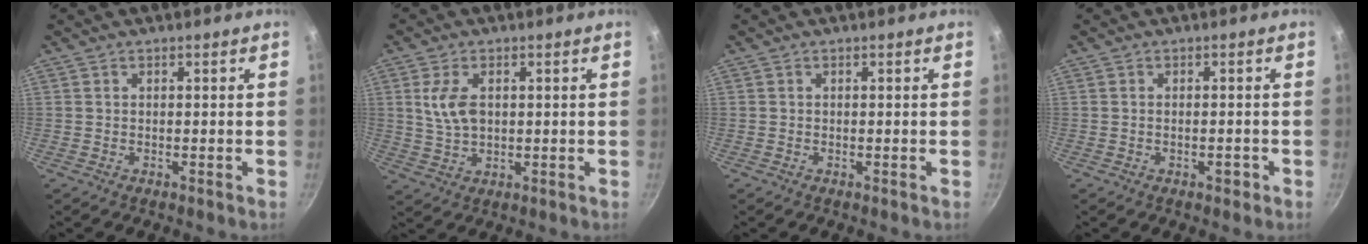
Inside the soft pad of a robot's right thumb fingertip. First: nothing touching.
{"total": 6.5, "force": [1.4, 3.8, 5.1], "torque": [-0.094, -0.006, 0.029]}
{"total": 0.0}
{"total": 1.7, "force": [-0.8, 0.8, 1.3], "torque": [-0.017, 0.007, -0.012]}